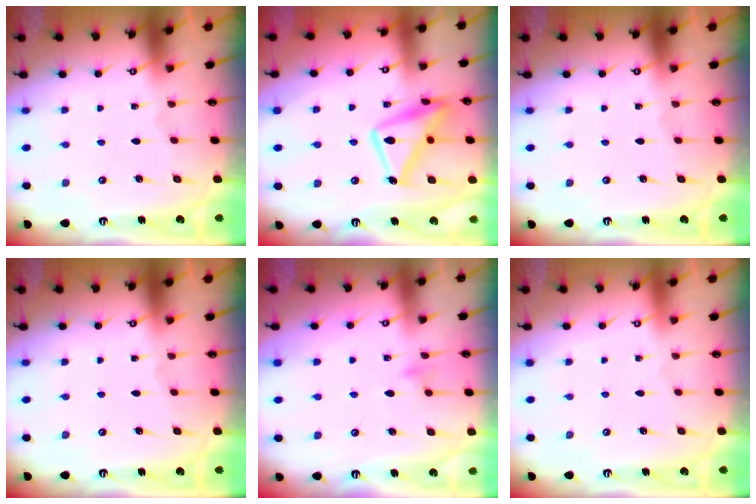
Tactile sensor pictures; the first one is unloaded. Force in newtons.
{"total": 15.9, "press": 15.9, "slide": 1.4}
{"total": 0.0}
{"total": 0.0}
{"total": 7.4, "press": 7.4, "slide": 0.4}
{"total": 4.0, "press": 4.0, "slide": 0.2}